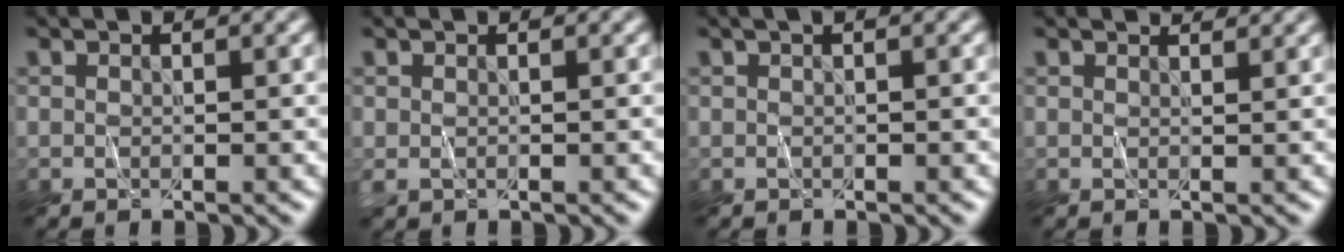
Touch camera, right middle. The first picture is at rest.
{"total": 0.5, "force": [0.3, 0.3, 0.4], "torque": [-0.010, -0.001, 0.007]}
{"total": 1.0, "force": [0.5, 0.3, 0.8], "torque": [-0.008, -0.006, 0.003]}
{"total": 1.6, "force": [1.6, 0.3, 0.3], "torque": [-0.005, 0.000, 0.015]}